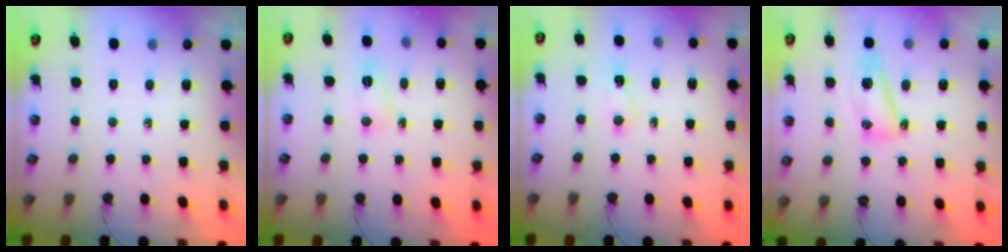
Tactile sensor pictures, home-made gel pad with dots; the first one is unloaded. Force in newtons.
{"total": 3.9, "press": 3.9, "slide": 0.7}
{"total": 2.4, "press": 2.4, "slide": 0.5}
{"total": 8.4, "press": 5.3, "slide": 6.5}